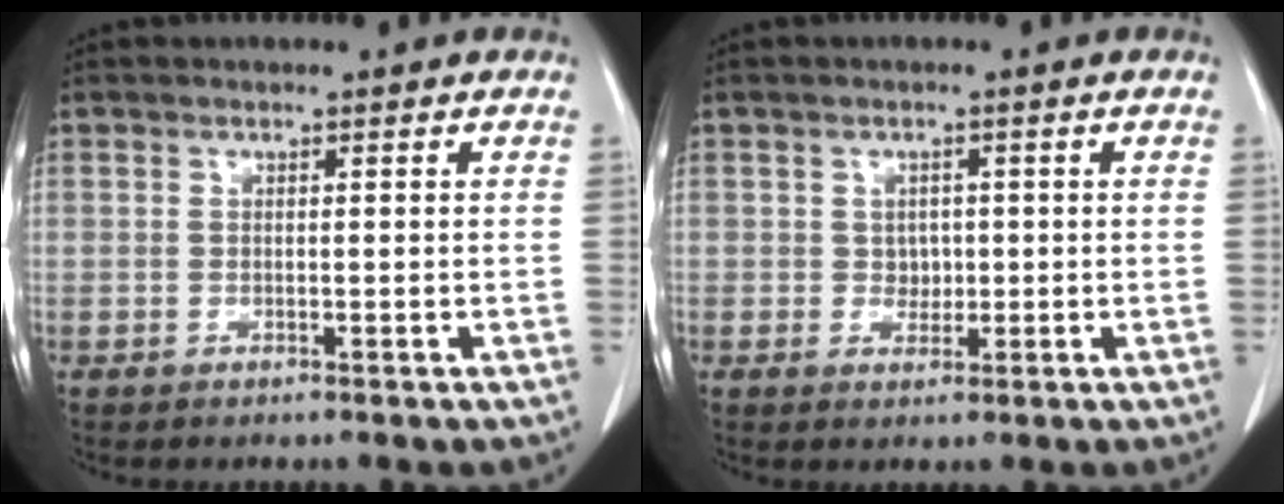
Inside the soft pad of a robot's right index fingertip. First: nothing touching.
{"total": 2.0, "force": [0.0, 1.7, 1.1], "torque": [-0.011, 0.002, 0.002]}